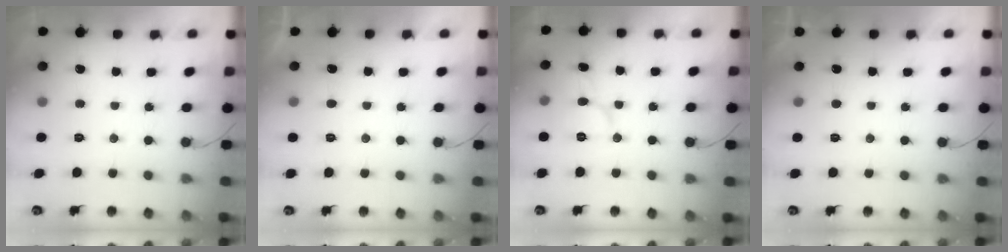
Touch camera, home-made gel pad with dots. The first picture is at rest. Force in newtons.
{"total": 3.9, "press": 3.9, "slide": 0.3}
{"total": 7.5, "press": 7.4, "slide": 0.8}
{"total": 1.2, "press": 1.1, "slide": 0.3}